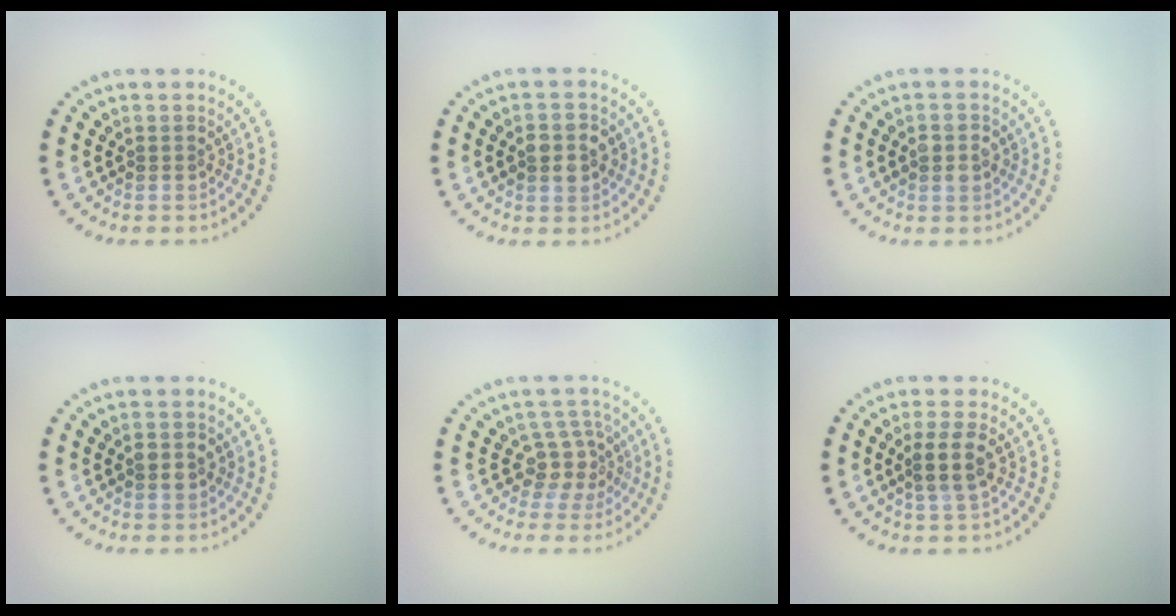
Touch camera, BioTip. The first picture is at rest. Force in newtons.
{"total": 2.9, "press": 2.9, "slide": 0.1}
{"total": 2.0, "press": 2.0, "slide": 0.2}
{"total": 2.0, "press": 2.0, "slide": 0.1}
{"total": 2.9, "press": 2.2, "slide": 1.9}
{"total": 2.7, "press": 2.4, "slide": 1.2}